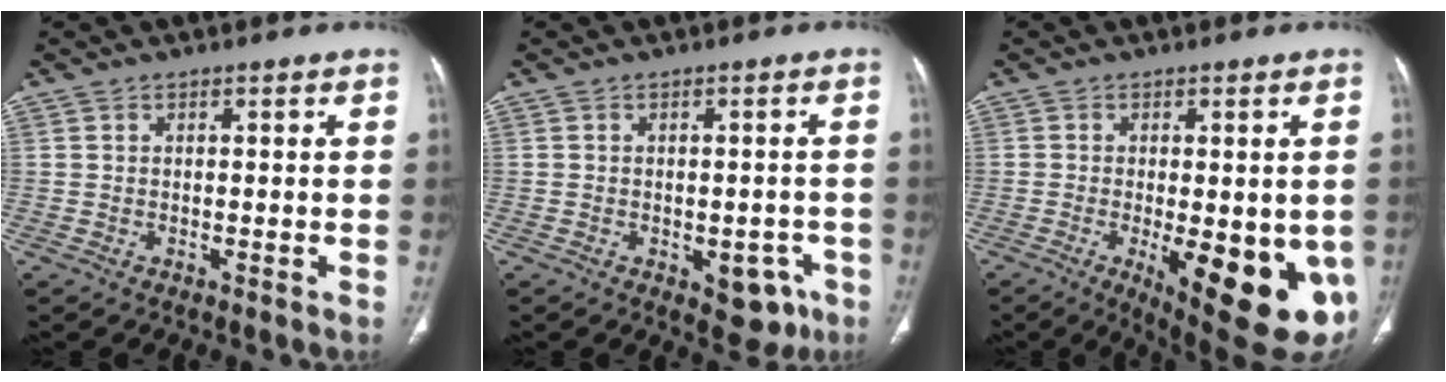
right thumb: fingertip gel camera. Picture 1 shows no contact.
{"total": 5.9, "force": [-2.6, 3.5, 4.0], "torque": [-0.020, 0.013, -0.025]}
{"total": 17.6, "force": [-5.3, 6.4, 15.5], "torque": [-0.153, -0.019, -0.053]}